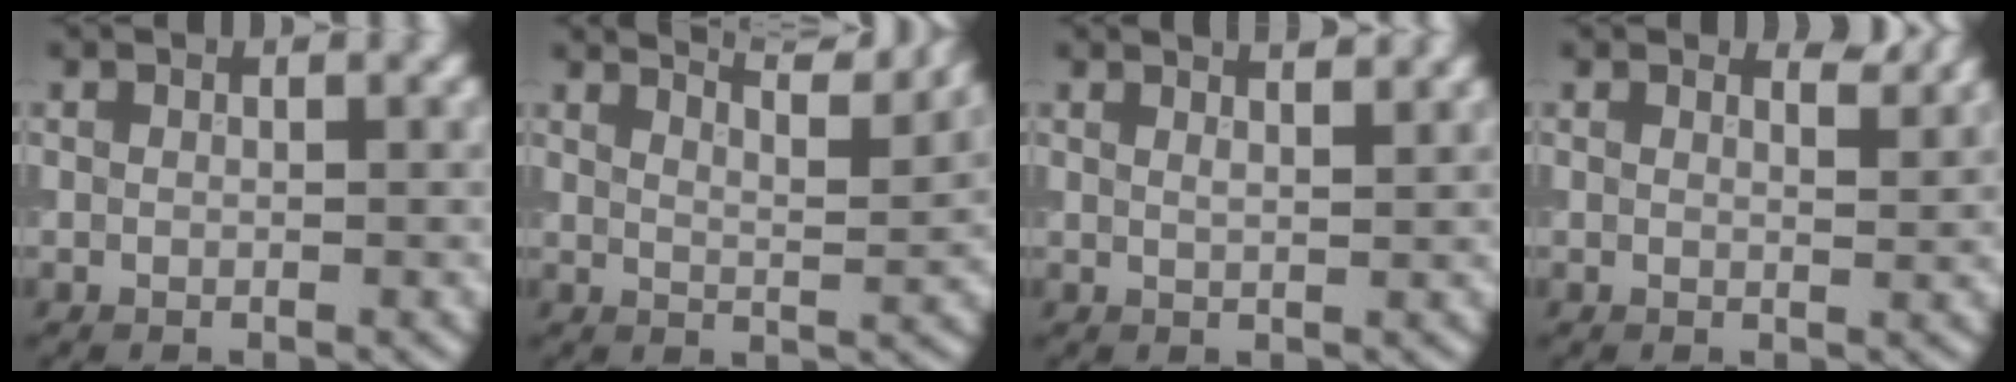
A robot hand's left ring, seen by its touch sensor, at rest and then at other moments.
{"total": 8.0, "force": [6.7, 1.8, 4.1], "torque": [-0.034, 0.028, 0.053]}
{"total": 4.4, "force": [3.1, 1.8, 2.5], "torque": [-0.013, 0.036, 0.011]}
{"total": 1.7, "force": [1.6, 0.2, 0.5], "torque": [-0.008, -0.005, 0.015]}